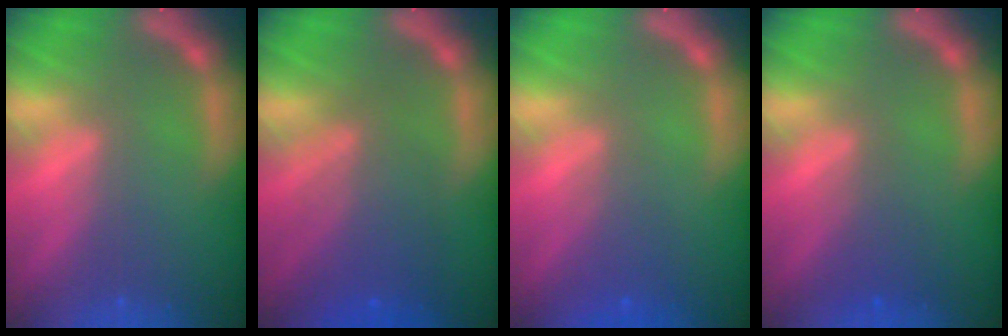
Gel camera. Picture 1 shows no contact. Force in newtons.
{"total": 6.0}
{"total": 2.4}
{"total": 2.0}